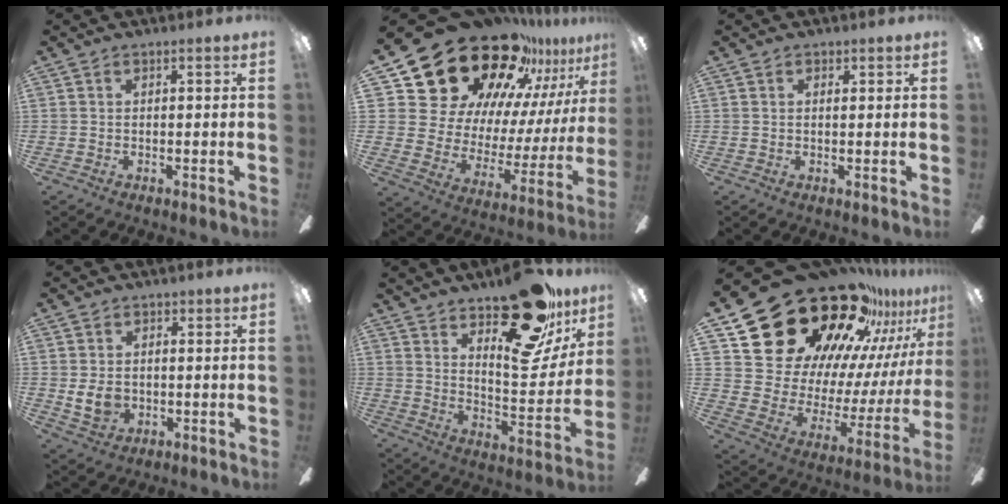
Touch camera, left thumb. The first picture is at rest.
{"total": 28.4, "force": [22.9, 12.8, 11.0], "torque": [-0.170, -0.187, 0.422]}
{"total": 1.0, "force": [0.5, 0.6, 0.5], "torque": [-0.002, -0.001, 0.008]}
{"total": 6.7, "force": [-0.1, 5.5, 3.8], "torque": [-0.075, 0.003, -0.001]}
{"total": 24.0, "force": [16.4, 9.5, 14.7], "torque": [-0.185, -0.106, 0.269]}
{"total": 30.8, "force": [23.6, 14.7, 13.2], "torque": [-0.172, -0.195, 0.445]}